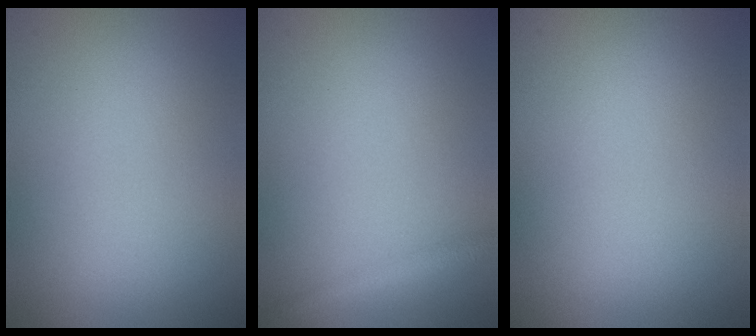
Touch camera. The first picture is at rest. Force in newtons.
{"total": 1.3, "press": 1.3, "slide": 0.1}
{"total": 0.0}